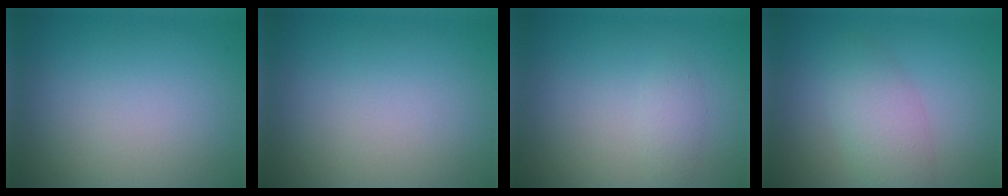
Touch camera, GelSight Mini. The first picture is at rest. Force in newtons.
{"total": 0.0}
{"total": 1.1, "press": 1.1, "slide": 0.0}
{"total": 3.1, "press": 3.1, "slide": 0.1}